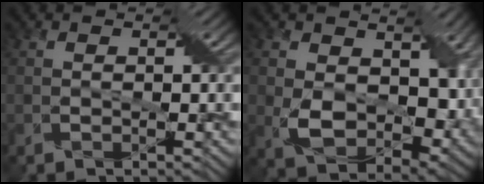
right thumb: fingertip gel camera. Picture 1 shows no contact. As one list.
[{"total": 10.1, "force": [0.2, 6.8, 7.5], "torque": [-0.153, -0.022, 0.008]}]